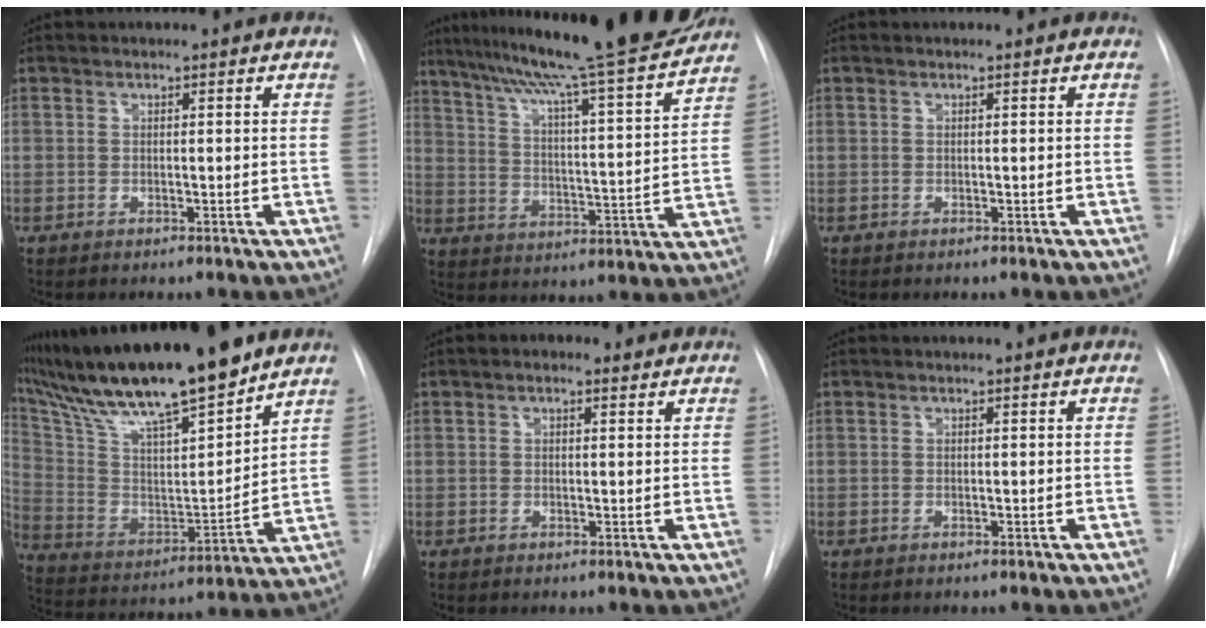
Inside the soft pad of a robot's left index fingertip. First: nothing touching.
{"total": 23.2, "force": [19.9, -0.3, 11.9], "torque": [-0.193, -0.024, 0.288]}
{"total": 0.0}
{"total": 22.0, "force": [18.1, 1.8, 12.3], "torque": [-0.222, 0.004, 0.321]}
{"total": 2.0, "force": [1.2, 1.0, 1.2], "torque": [-0.025, 0.014, 0.014]}
{"total": 0.0}